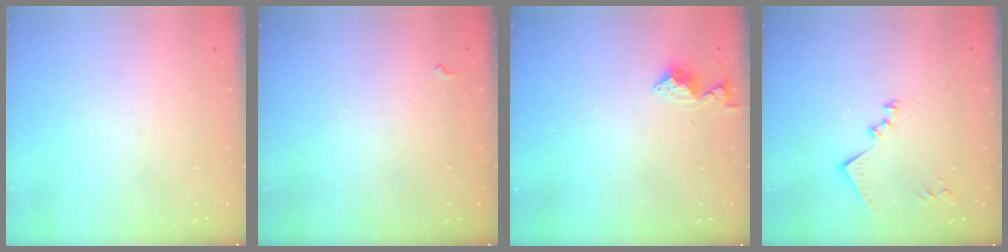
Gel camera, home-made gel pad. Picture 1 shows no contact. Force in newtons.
{"total": 3.7, "press": 3.6, "slide": 0.7}
{"total": 8.5, "press": 8.5, "slide": 0.6}
{"total": 10.4, "press": 10.4, "slide": 0.3}